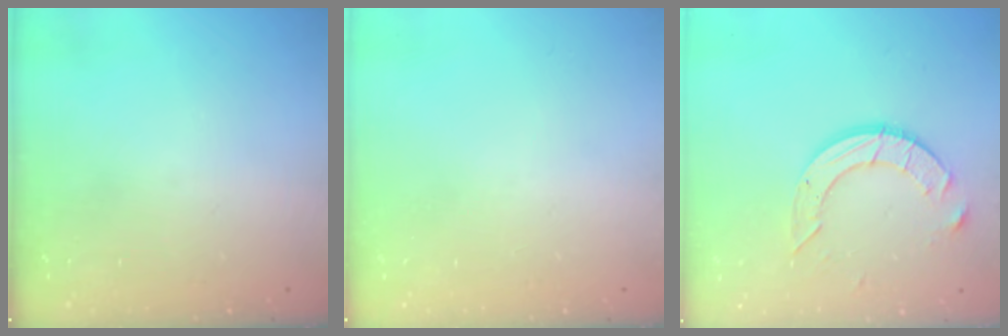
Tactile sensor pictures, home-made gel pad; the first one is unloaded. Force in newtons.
{"total": 0.0}
{"total": 9.8, "press": 9.8, "slide": 0.9}